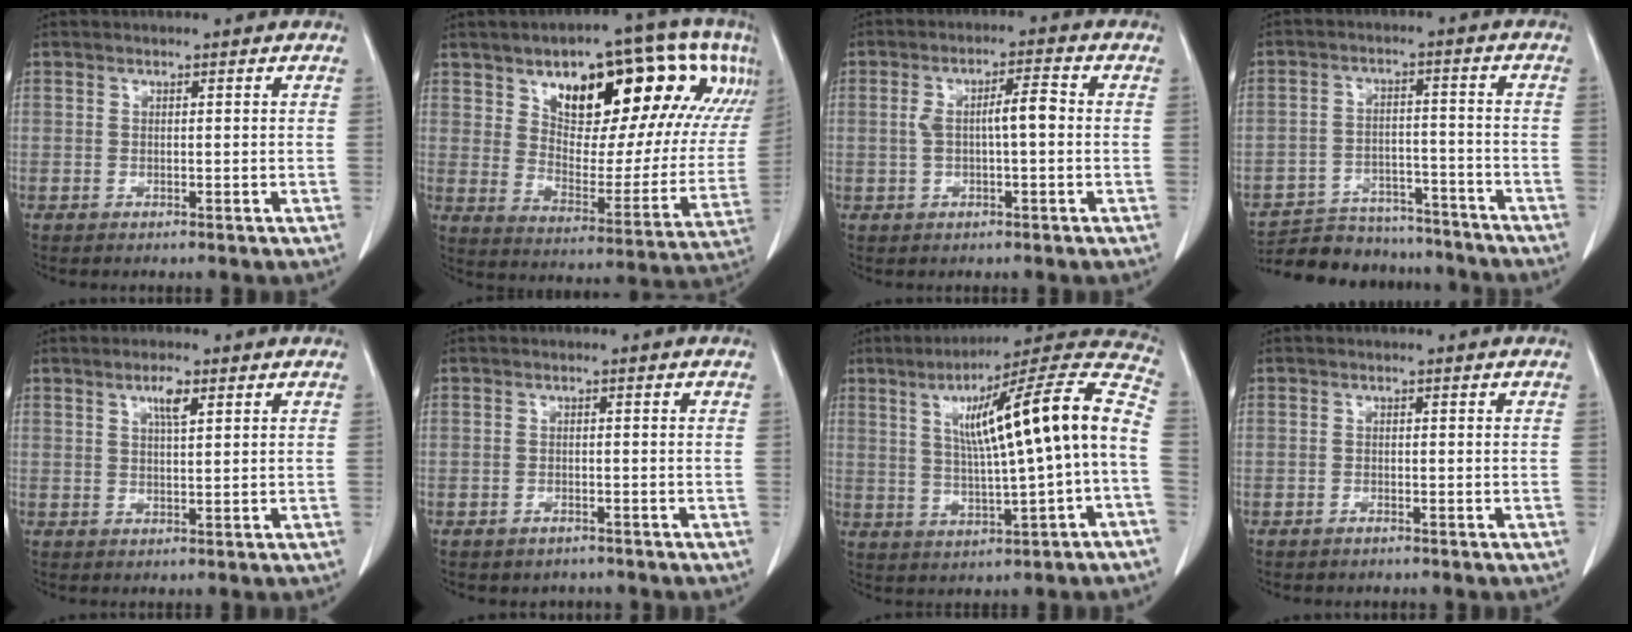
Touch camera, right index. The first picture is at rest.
{"total": 26.2, "force": [13.0, 10.2, 20.4], "torque": [-0.264, 0.034, 0.188]}
{"total": 5.2, "force": [-0.1, 1.1, 5.1], "torque": [-0.097, 0.019, 0.000]}
{"total": 15.4, "force": [-14.2, 4.7, 3.3], "torque": [-0.055, 0.018, -0.203]}
{"total": 2.8, "force": [1.5, 0.4, 2.4], "torque": [-0.044, 0.000, 0.025]}
{"total": 2.0, "force": [-1.6, 1.2, 0.4], "torque": [-0.011, 0.002, -0.018]}
{"total": 18.5, "force": [1.3, 0.7, 18.4], "torque": [-0.267, 0.036, 0.019]}
{"total": 0.7, "force": [-0.6, 0.3, 0.2], "torque": [-0.006, 0.000, -0.009]}